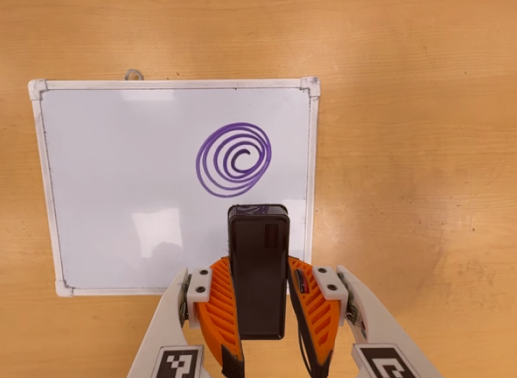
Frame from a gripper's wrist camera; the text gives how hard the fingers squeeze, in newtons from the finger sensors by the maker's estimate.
{"total": 4.8, "left": 3.8, "right": 5.8}